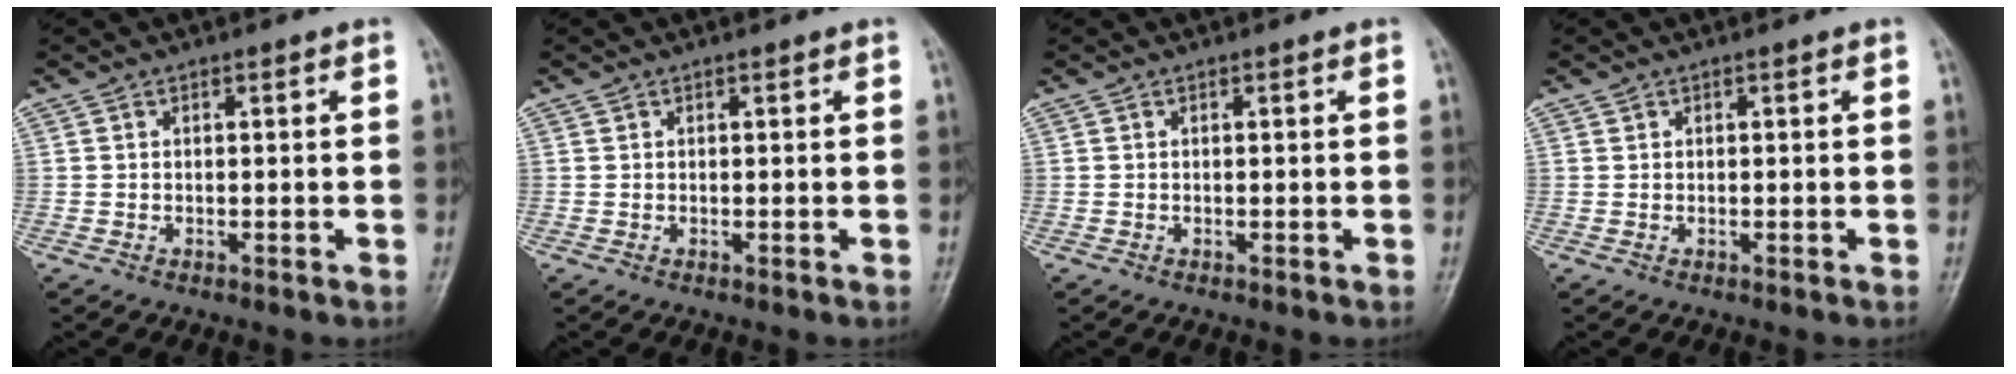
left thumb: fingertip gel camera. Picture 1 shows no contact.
{"total": 0.0}
{"total": 0.0}
{"total": 0.0}